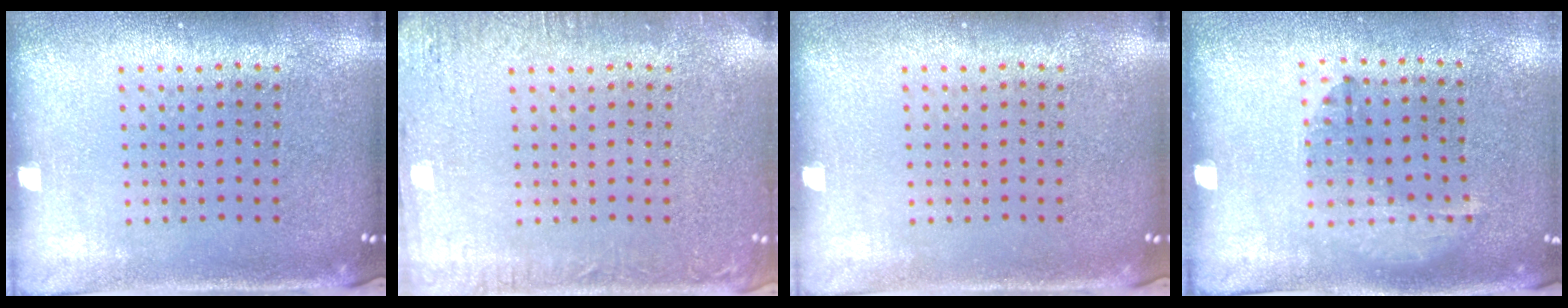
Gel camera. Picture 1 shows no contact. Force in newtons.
{"total": 2.5, "press": 2.5, "slide": 0.3}
{"total": 0.0}
{"total": 1.3, "press": 0.8, "slide": 1.0}